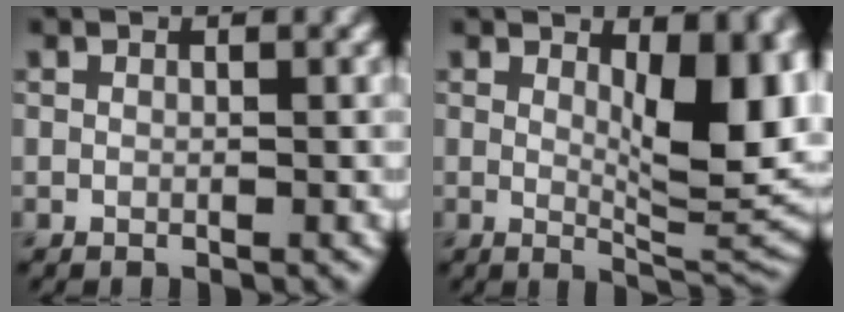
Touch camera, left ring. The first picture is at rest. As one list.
[{"total": 8.8, "force": [1.8, 3.2, 8.0], "torque": [-0.105, -0.007, 0.033]}]